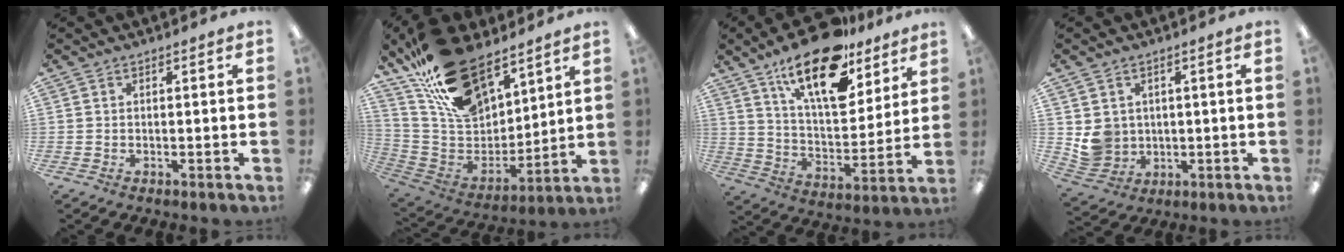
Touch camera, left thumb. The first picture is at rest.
{"total": 23.0, "force": [15.0, 12.3, 12.2], "torque": [-0.221, -0.081, 0.279]}
{"total": 20.9, "force": [14.0, 8.7, 12.8], "torque": [-0.214, -0.077, 0.240]}
{"total": 6.1, "force": [1.7, 5.7, 1.2], "torque": [-0.032, -0.003, 0.039]}